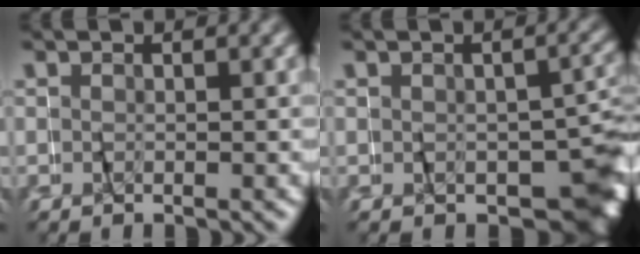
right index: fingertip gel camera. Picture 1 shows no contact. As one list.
[{"total": 7.0, "force": [-2.0, 4.6, 4.9], "torque": [-0.049, -0.009, -0.024]}]